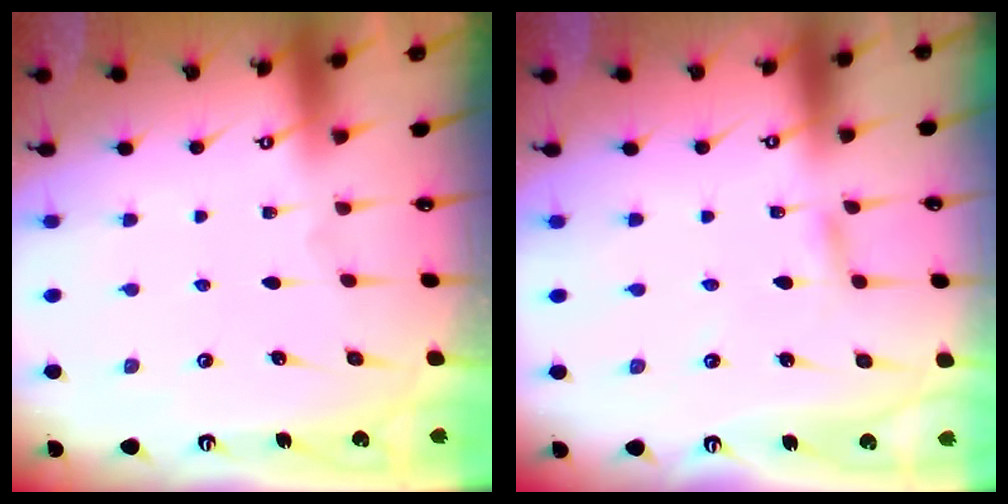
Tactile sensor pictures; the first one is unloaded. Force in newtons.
{"total": 2.3, "press": 2.3, "slide": 0.1}